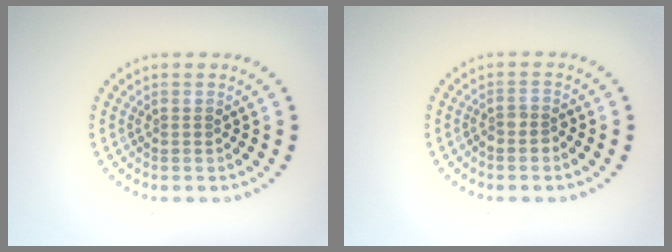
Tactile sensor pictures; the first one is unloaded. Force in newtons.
{"total": 1.4, "press": 1.2, "slide": 0.8}